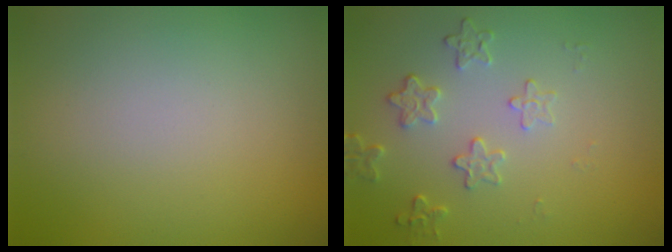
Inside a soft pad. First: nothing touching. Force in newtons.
{"total": 2.2, "press": 1.6, "slide": 1.6}